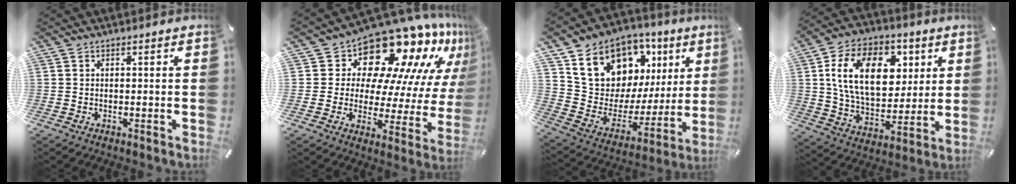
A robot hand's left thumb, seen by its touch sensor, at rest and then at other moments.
{"total": 16.5, "force": [13.9, 6.9, 5.6], "torque": [-0.080, -0.145, 0.226]}
{"total": 16.6, "force": [10.1, 11.7, 5.9], "torque": [-0.106, -0.077, 0.195]}
{"total": 20.6, "force": [6.0, 14.0, 13.8], "torque": [-0.243, 0.001, 0.104]}